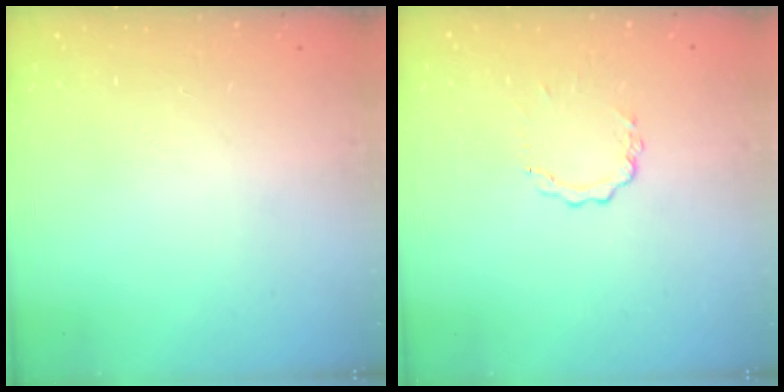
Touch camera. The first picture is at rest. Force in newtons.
{"total": 3.6, "press": 3.5, "slide": 0.3}